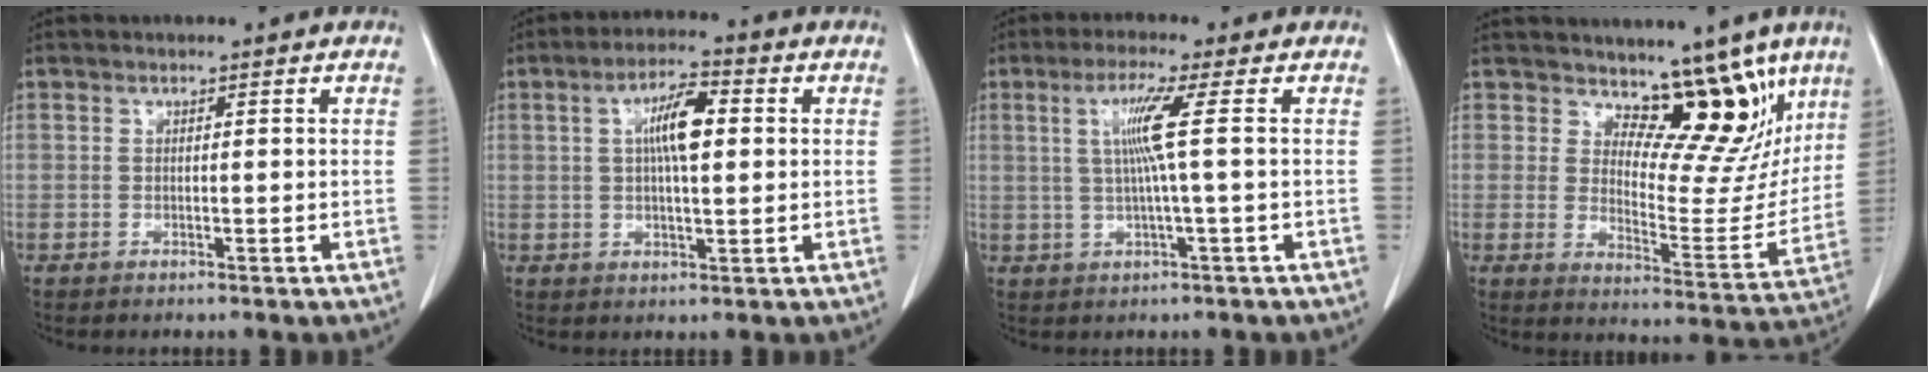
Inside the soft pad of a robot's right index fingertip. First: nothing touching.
{"total": 7.2, "force": [1.4, 1.8, 6.8], "torque": [-0.124, 0.012, 0.023]}
{"total": 5.7, "force": [1.0, -1.3, 5.5], "torque": [-0.109, 0.005, 0.023]}
{"total": 11.5, "force": [8.5, 5.1, 5.9], "torque": [-0.053, -0.021, 0.123]}